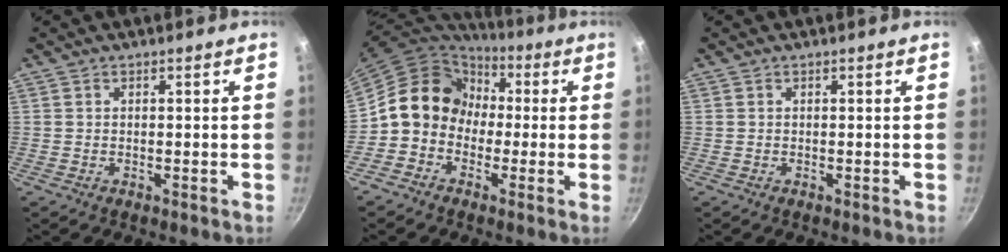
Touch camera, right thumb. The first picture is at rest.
{"total": 13.5, "force": [-0.4, 11.7, 6.8], "torque": [-0.075, 0.041, -0.028]}
{"total": 0.0}